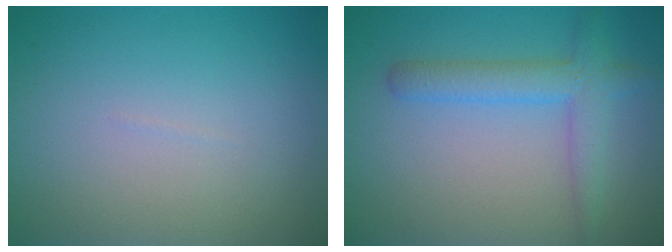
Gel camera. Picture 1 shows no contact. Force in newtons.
{"total": 3.5, "press": 3.5, "slide": 0.2}